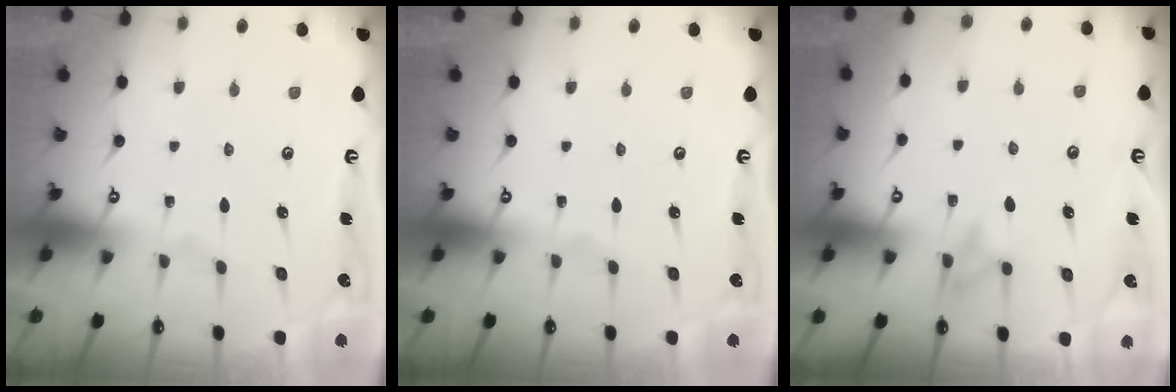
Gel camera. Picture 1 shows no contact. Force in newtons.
{"total": 0.0}
{"total": 8.7, "press": 8.7, "slide": 0.8}